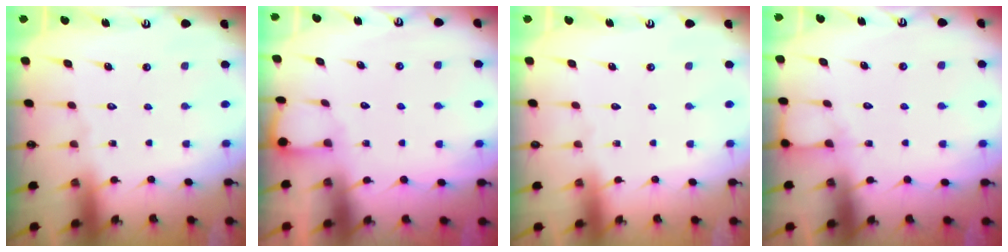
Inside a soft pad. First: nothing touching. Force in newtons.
{"total": 2.0, "press": 2.0, "slide": 0.2}
{"total": 0.0}
{"total": 4.5, "press": 4.5, "slide": 0.4}